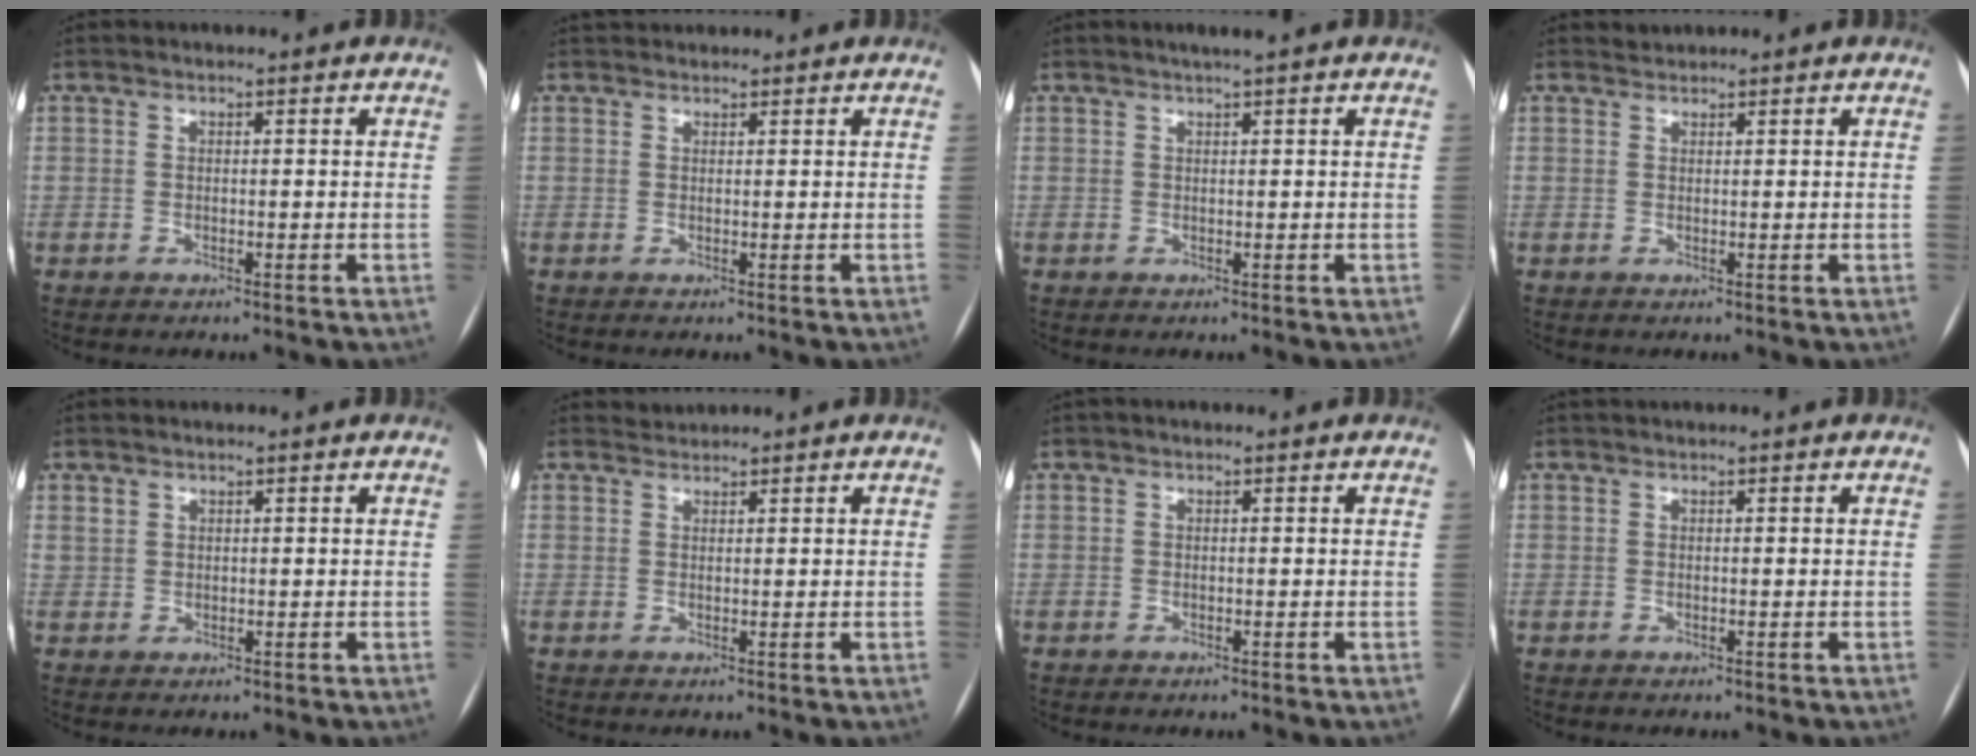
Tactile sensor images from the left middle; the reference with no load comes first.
{"total": 3.0, "force": [2.8, 0.9, 0.5], "torque": [-0.005, 0.034, 0.045]}
{"total": 1.3, "force": [0.9, -0.3, 0.8], "torque": [-0.014, 0.003, 0.020]}
{"total": 0.8, "force": [0.7, 0.0, -0.3], "torque": [-0.003, 0.006, 0.014]}
{"total": 0.8, "force": [0.6, 0.5, 0.0], "torque": [0.004, 0.003, 0.011]}
{"total": 1.1, "force": [1.0, 0.0, -0.5], "torque": [-0.001, 0.006, 0.020]}
{"total": 0.0}
{"total": 0.6, "force": [0.6, -0.1, 0.2], "torque": [-0.006, 0.019, 0.016]}